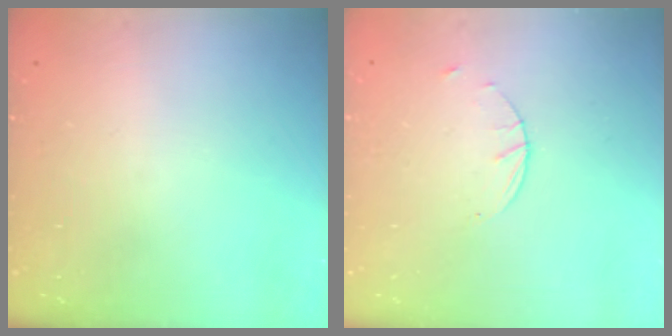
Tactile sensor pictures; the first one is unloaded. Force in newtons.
{"total": 1.7, "press": 1.7, "slide": 0.3}